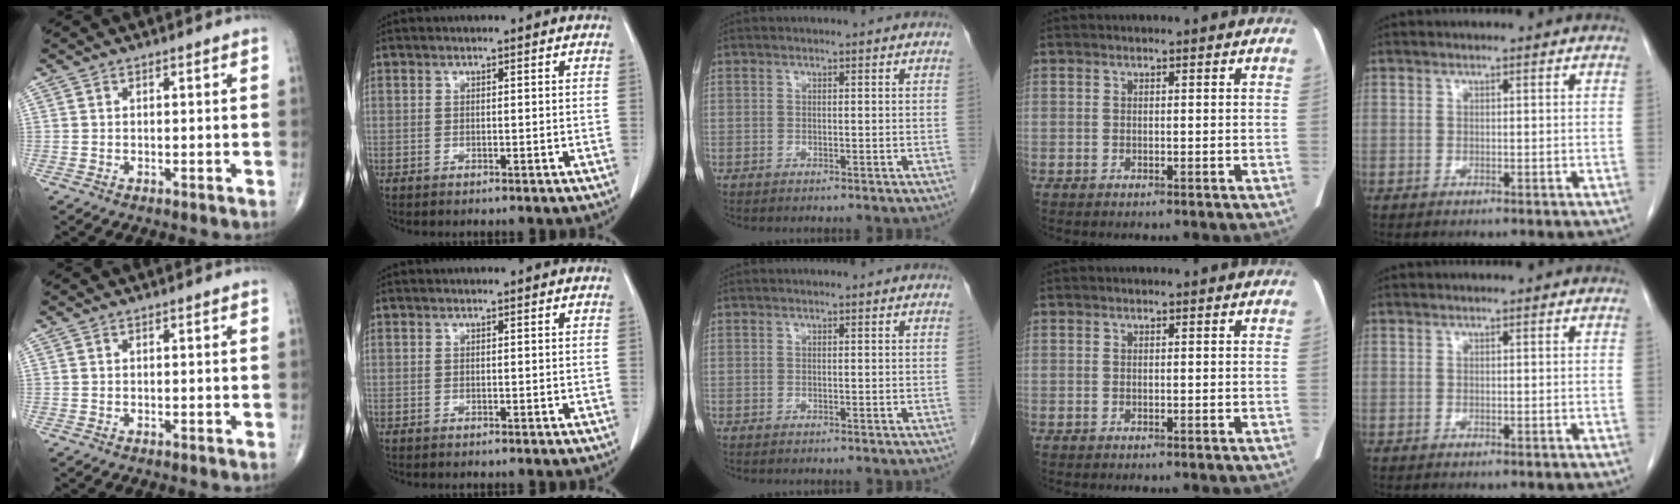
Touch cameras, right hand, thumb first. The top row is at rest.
{}